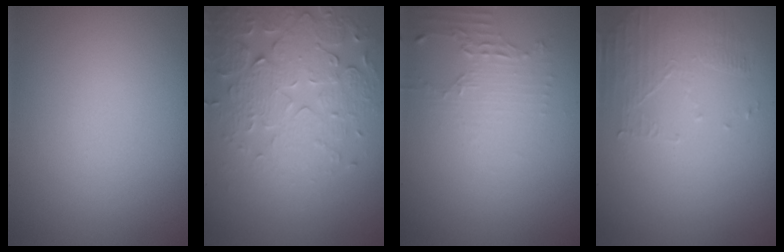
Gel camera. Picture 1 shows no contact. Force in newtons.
{"total": 5.0, "press": 4.4, "slide": 2.5}
{"total": 2.0, "press": 1.5, "slide": 1.3}
{"total": 1.7, "press": 0.9, "slide": 1.4}